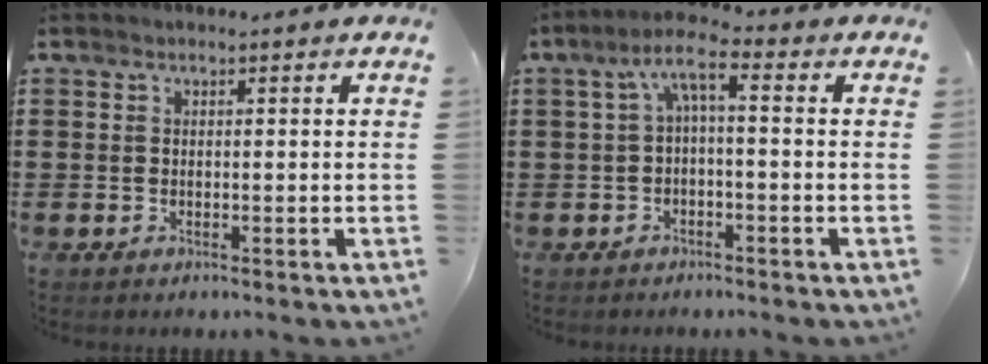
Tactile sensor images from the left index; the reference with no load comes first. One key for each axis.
{"total": 4.5, "fx": -0.4, "fy": 1.2, "fz": 4.3, "tx": -0.094, "ty": 0.010, "tz": -0.016}